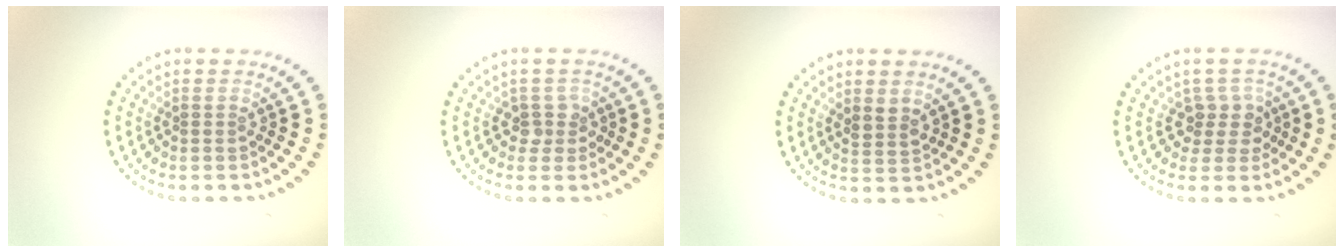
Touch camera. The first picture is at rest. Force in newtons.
{"total": 1.9, "press": 1.4, "slide": 1.2}
{"total": 1.5, "press": 1.2, "slide": 0.8}
{"total": 2.5, "press": 2.0, "slide": 1.6}